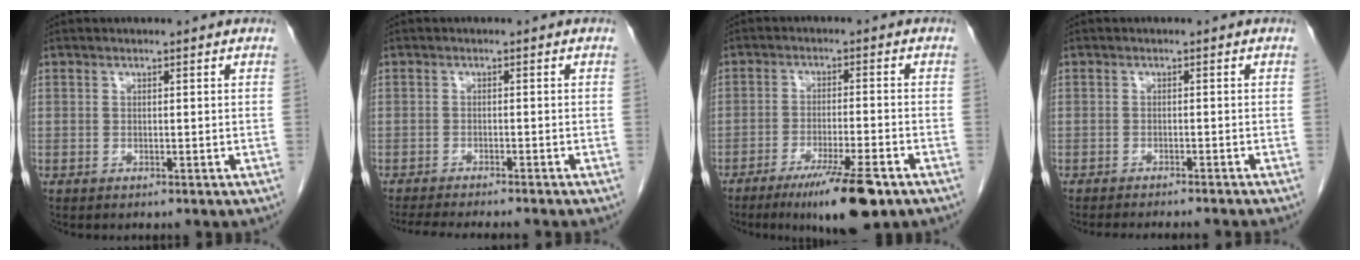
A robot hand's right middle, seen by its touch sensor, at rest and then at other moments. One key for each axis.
{"total": 9.6, "fx": -8.5, "fy": 0.4, "fz": 4.3, "tx": -0.050, "ty": -0.017, "tz": -0.122}
{"total": 10.1, "fx": -6.5, "fy": 0.8, "fz": 7.7, "tx": -0.124, "ty": -0.023, "tz": -0.102}
{"total": 8.6, "fx": -7.9, "fy": 0.2, "fz": 3.4, "tx": -0.030, "ty": -0.015, "tz": -0.101}